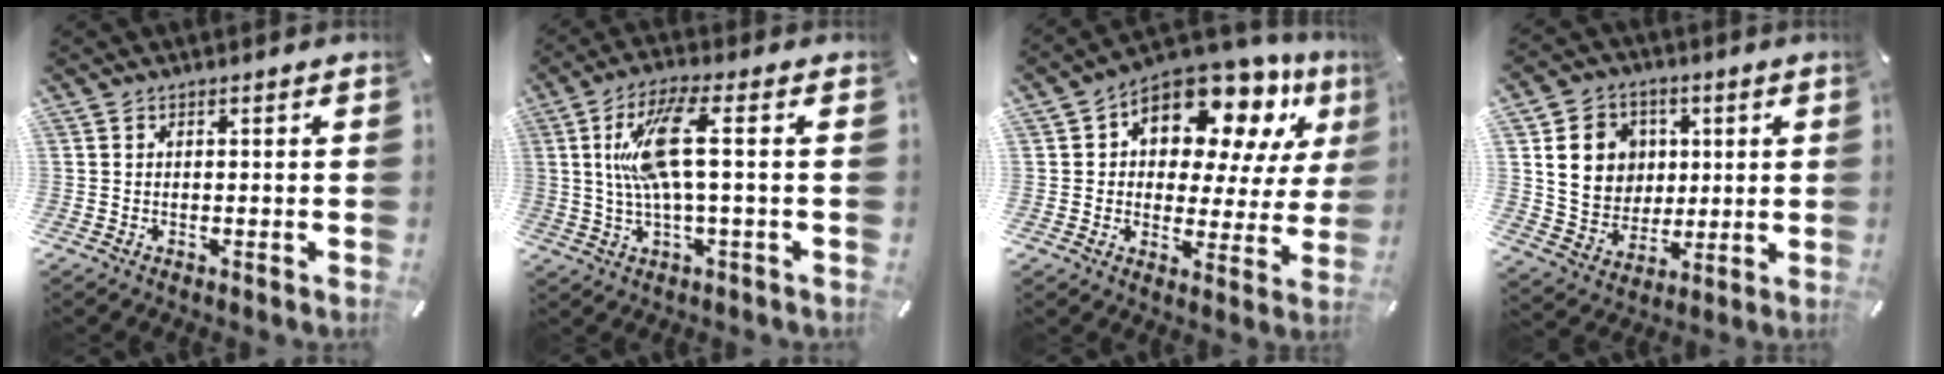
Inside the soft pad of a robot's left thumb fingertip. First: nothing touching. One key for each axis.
{"total": 12.6, "fx": 1.6, "fy": 2.9, "fz": 12.1, "tx": -0.240, "ty": 0.000, "tz": 0.022}
{"total": 14.5, "fx": 10.0, "fy": 7.6, "fz": 7.2, "tx": -0.125, "ty": -0.080, "tz": 0.175}
{"total": 12.8, "fx": 2.6, "fy": 11.5, "fz": 4.8, "tx": -0.091, "ty": 0.002, "tz": 0.056}